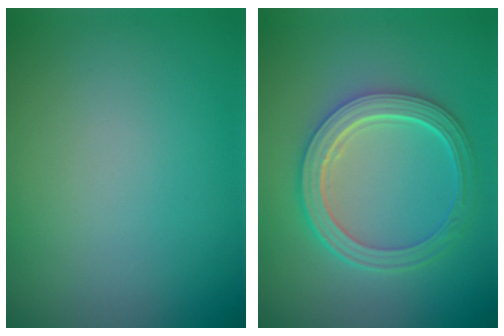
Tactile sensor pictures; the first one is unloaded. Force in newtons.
{"total": 5.2, "press": 3.9, "slide": 3.4}